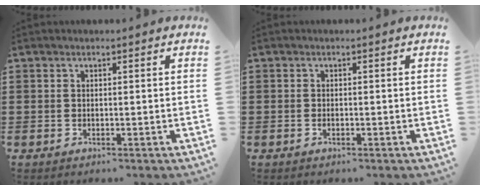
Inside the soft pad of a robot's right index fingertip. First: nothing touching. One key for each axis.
{"total": 0.5, "fx": -0.2, "fy": 0.0, "fz": 0.5, "tx": -0.011, "ty": -0.006, "tz": -0.002}